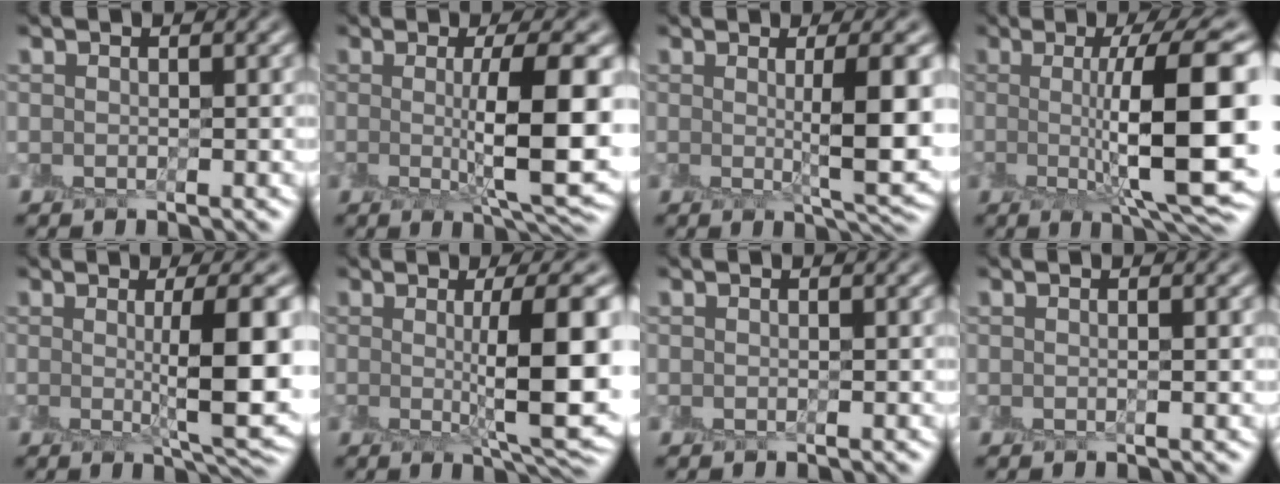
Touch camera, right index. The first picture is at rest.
{"total": 7.8, "force": [0.1, 1.7, 7.6], "torque": [-0.104, -0.008, 0.010]}
{"total": 6.3, "force": [0.5, 1.4, 6.1], "torque": [-0.073, -0.002, 0.012]}
{"total": 11.2, "force": [0.3, 2.7, 10.8], "torque": [-0.135, 0.004, 0.010]}
{"total": 7.6, "force": [0.4, 1.5, 7.4], "torque": [-0.095, -0.004, 0.013]}
{"total": 8.7, "force": [0.4, 1.7, 8.5], "torque": [-0.106, -0.003, 0.014]}
{"total": 0.0}
{"total": 0.7, "force": [0.0, 0.3, 0.7], "torque": [-0.006, 0.001, -0.002]}